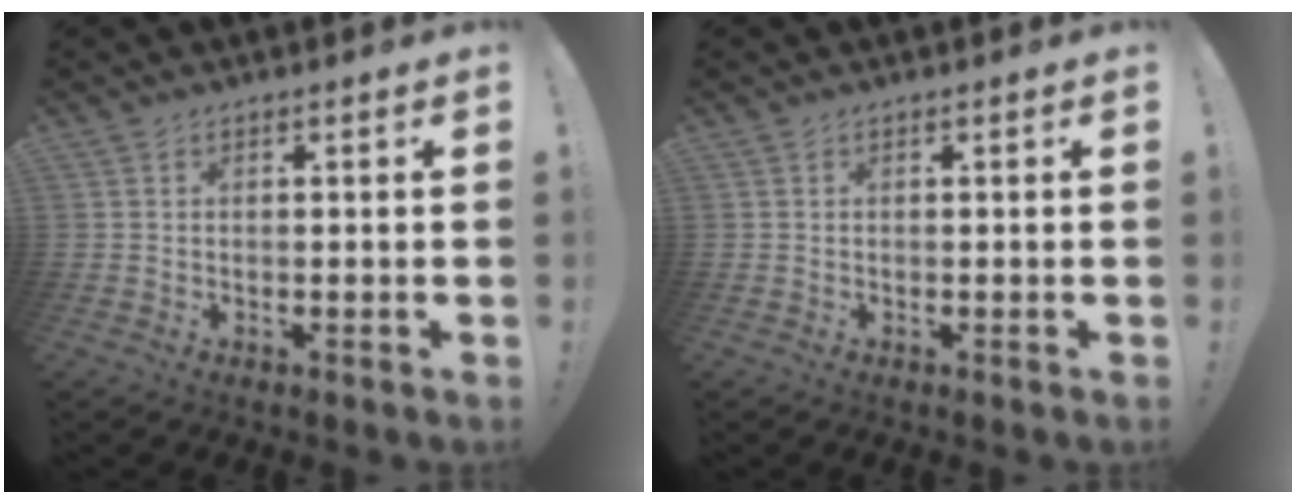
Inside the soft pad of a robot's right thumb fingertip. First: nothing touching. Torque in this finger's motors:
{"motor_torque": [0.44, -0.27, 0.30, 0.06, 0.00]}